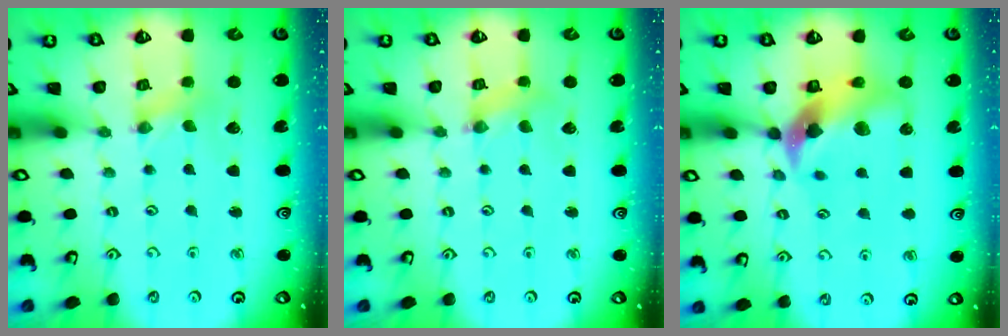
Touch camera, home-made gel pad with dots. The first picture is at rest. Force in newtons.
{"total": 2.1, "press": 2.1, "slide": 0.3}
{"total": 12.7, "press": 12.6, "slide": 1.9}